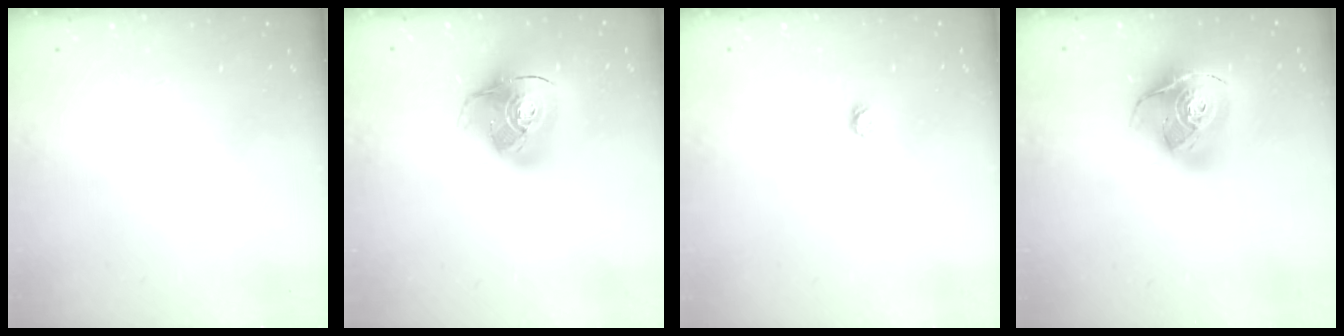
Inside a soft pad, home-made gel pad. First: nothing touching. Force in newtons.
{"total": 16.0, "press": 15.9, "slide": 1.8}
{"total": 2.9, "press": 2.9, "slide": 0.3}
{"total": 18.9, "press": 18.8, "slide": 2.1}